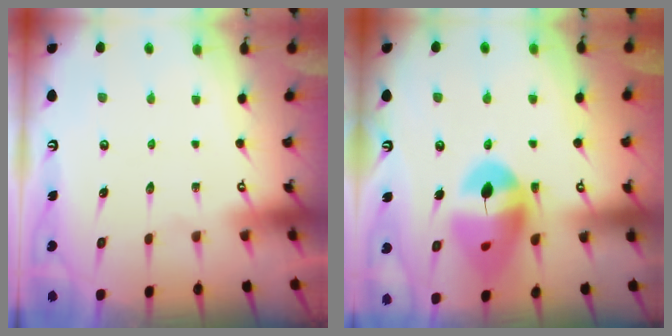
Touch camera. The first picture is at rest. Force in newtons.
{"total": 16.2, "press": 16.1, "slide": 1.8}